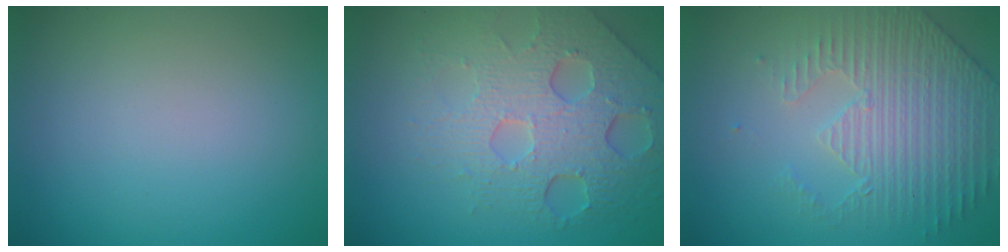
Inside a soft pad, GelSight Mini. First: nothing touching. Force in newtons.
{"total": 7.3, "press": 5.0, "slide": 5.3}
{"total": 4.4, "press": 3.5, "slide": 2.6}